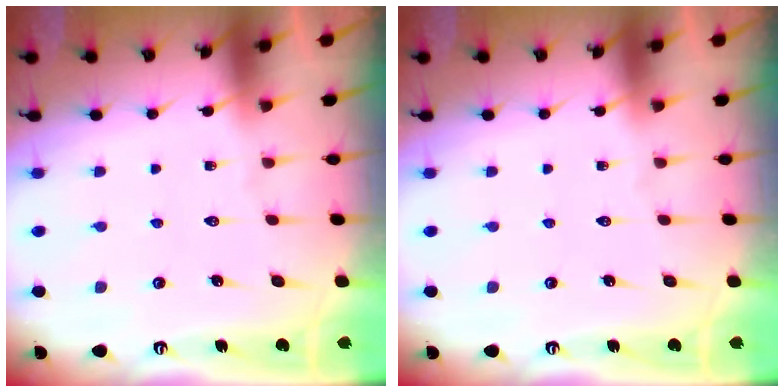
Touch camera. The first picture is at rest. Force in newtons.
{"total": 0.0}